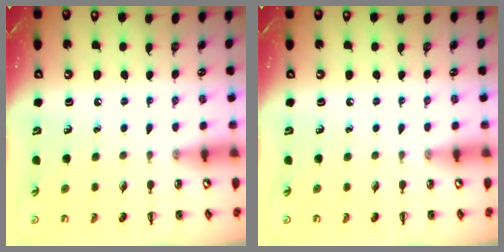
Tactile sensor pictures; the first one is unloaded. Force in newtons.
{"total": 0.0}